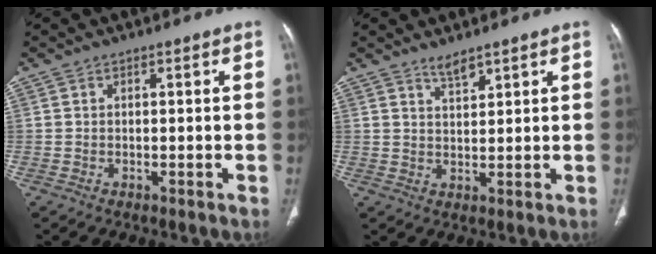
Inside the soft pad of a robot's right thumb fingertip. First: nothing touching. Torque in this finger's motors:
{"motor_torque": [0.40, 0.71, -0.02, 0.00, 0.00]}